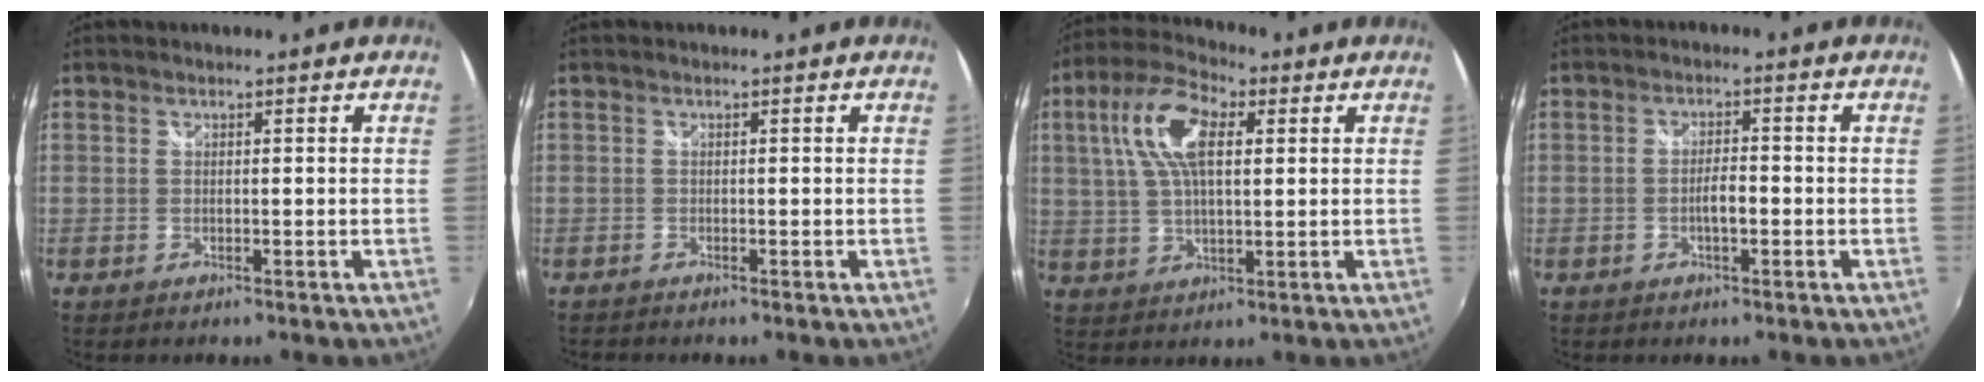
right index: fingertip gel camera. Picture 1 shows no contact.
{"total": 0.7, "force": [-0.7, 0.2, -0.1], "torque": [-0.001, -0.003, -0.016]}
{"total": 12.0, "force": [3.6, 5.4, 10.1], "torque": [-0.201, 0.026, 0.062]}
{"total": 2.6, "force": [-0.9, 0.7, 2.3], "torque": [-0.046, 0.006, -0.016]}